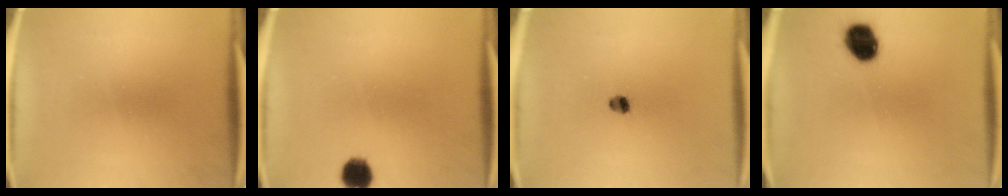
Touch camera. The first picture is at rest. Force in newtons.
{"total": 5.0}
{"total": 2.3}
{"total": 8.6}